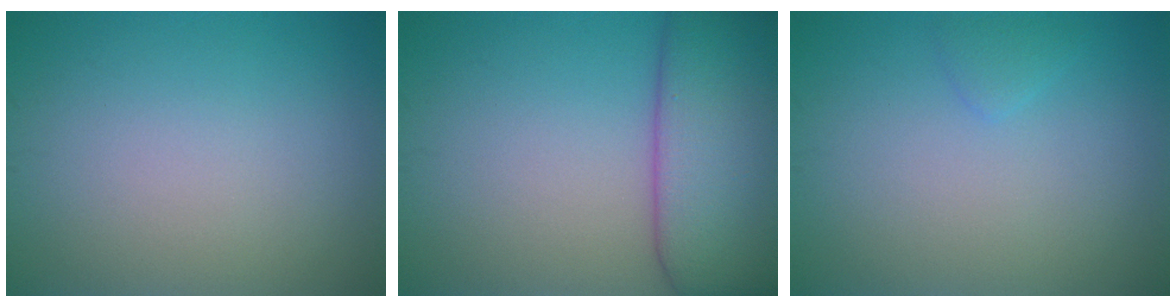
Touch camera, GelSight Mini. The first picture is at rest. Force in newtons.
{"total": 9.1, "press": 9.1, "slide": 0.7}
{"total": 0.9, "press": 0.9, "slide": 0.1}